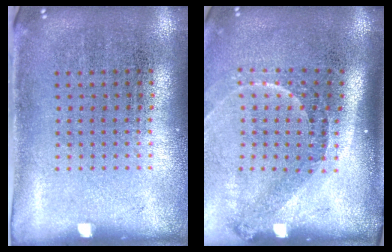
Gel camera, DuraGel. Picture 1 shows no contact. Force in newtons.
{"total": 1.9, "press": 1.4, "slide": 1.4}